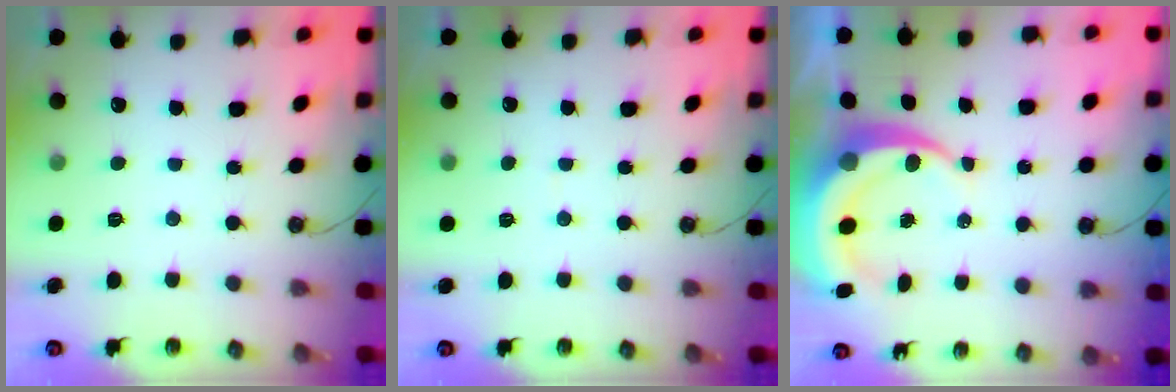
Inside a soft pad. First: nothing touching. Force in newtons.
{"total": 2.0, "press": 2.0, "slide": 0.2}
{"total": 8.4, "press": 8.3, "slide": 1.2}